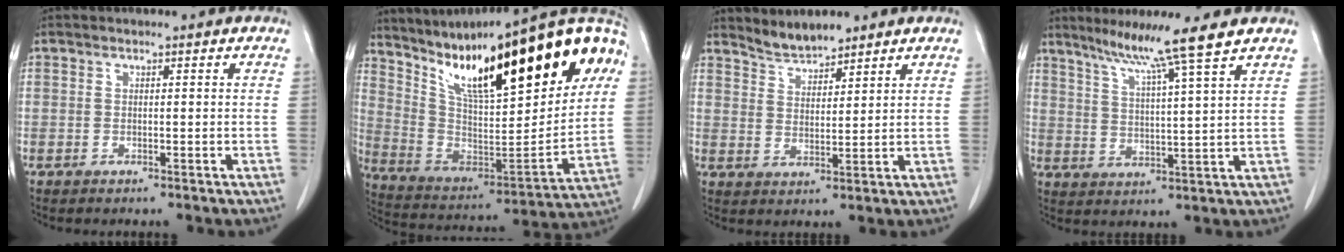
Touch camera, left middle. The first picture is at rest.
{"total": 31.2, "force": [17.0, 6.6, 25.4], "torque": [-0.368, 0.024, 0.278]}
{"total": 4.3, "force": [4.1, 0.7, 0.8], "torque": [-0.021, 0.004, 0.082]}
{"total": 9.6, "force": [7.3, -2.0, 6.0], "torque": [-0.103, -0.001, 0.117]}